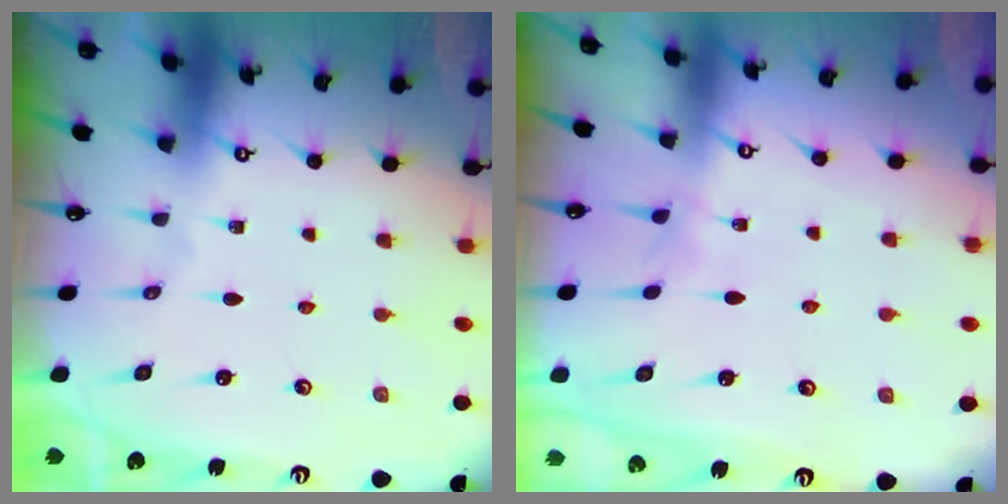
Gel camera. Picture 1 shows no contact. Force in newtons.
{"total": 2.8, "press": 2.8, "slide": 0.3}